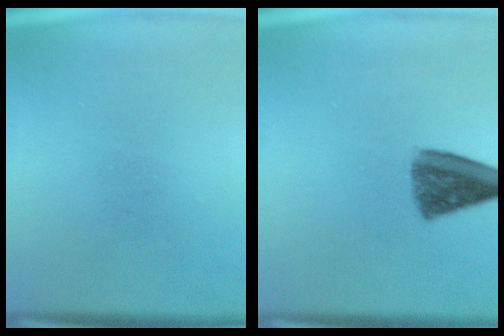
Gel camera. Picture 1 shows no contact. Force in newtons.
{"total": 8.4}